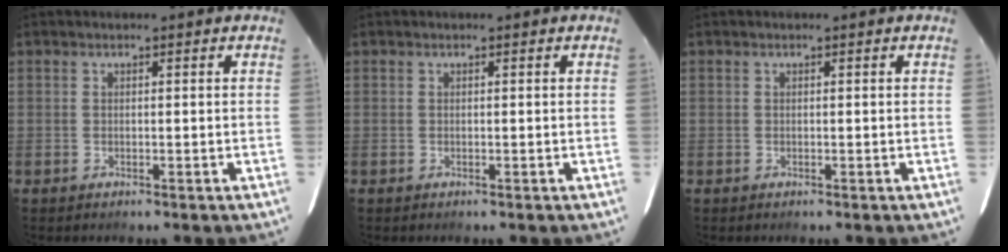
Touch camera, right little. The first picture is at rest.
{"total": 0.0}
{"total": 0.0}